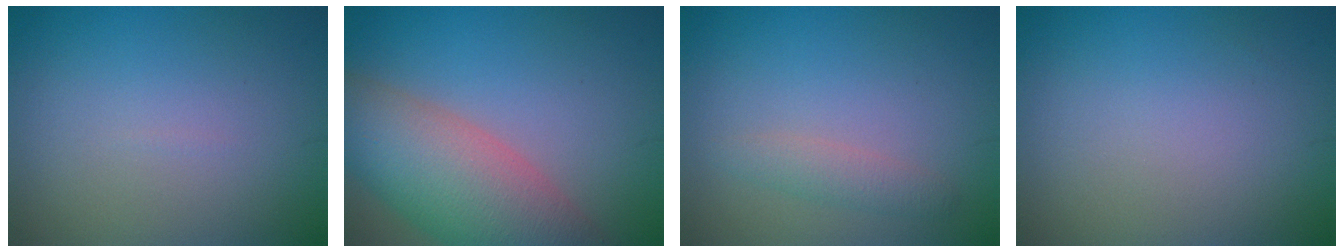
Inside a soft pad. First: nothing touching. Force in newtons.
{"total": 9.1, "press": 9.0, "slide": 0.6}
{"total": 1.6, "press": 1.6, "slide": 0.0}
{"total": 0.0}